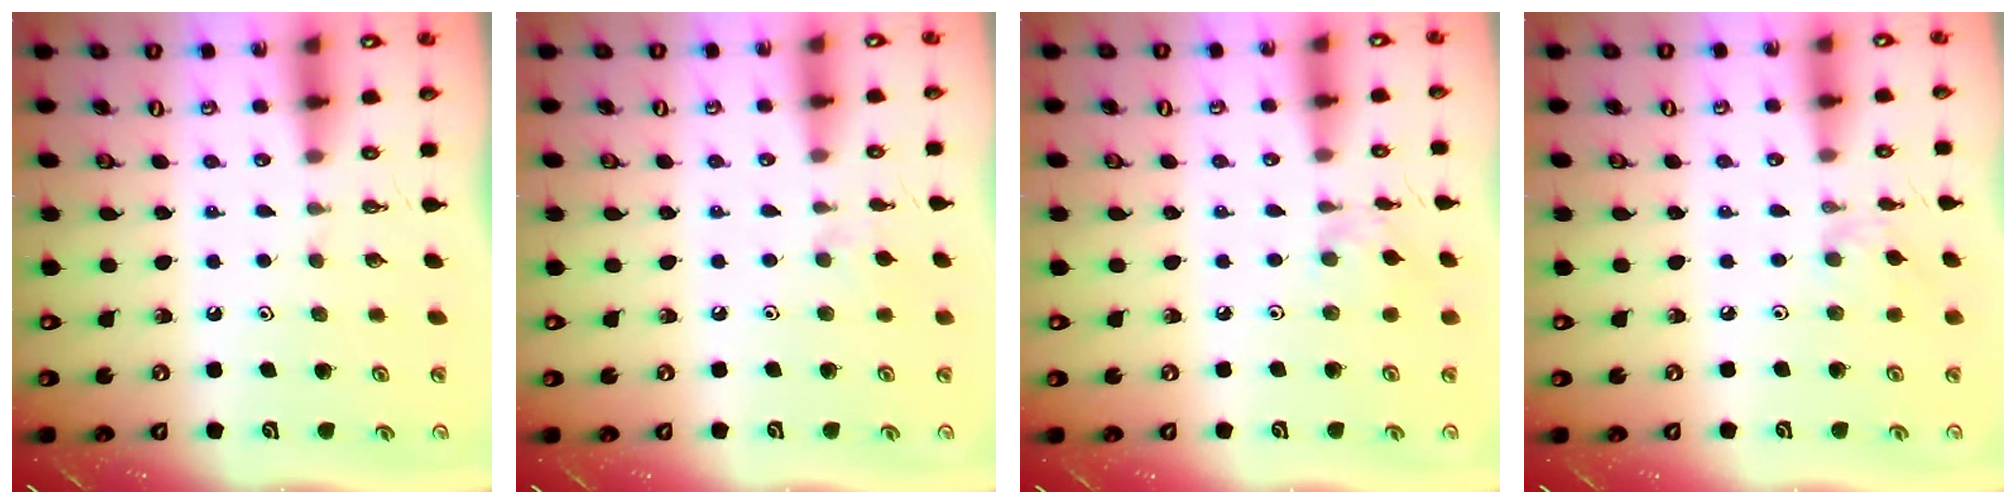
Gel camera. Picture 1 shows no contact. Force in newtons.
{"total": 4.1, "press": 4.0, "slide": 0.6}
{"total": 2.1, "press": 2.1, "slide": 0.2}
{"total": 1.4, "press": 1.4, "slide": 0.4}